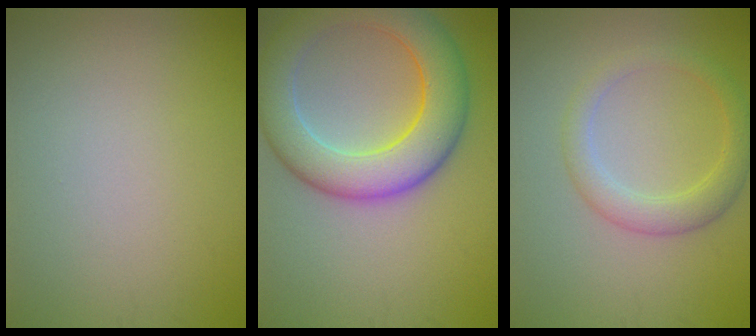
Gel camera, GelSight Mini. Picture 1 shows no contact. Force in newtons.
{"total": 8.5, "press": 8.5, "slide": 0.2}
{"total": 3.1, "press": 3.1, "slide": 0.1}